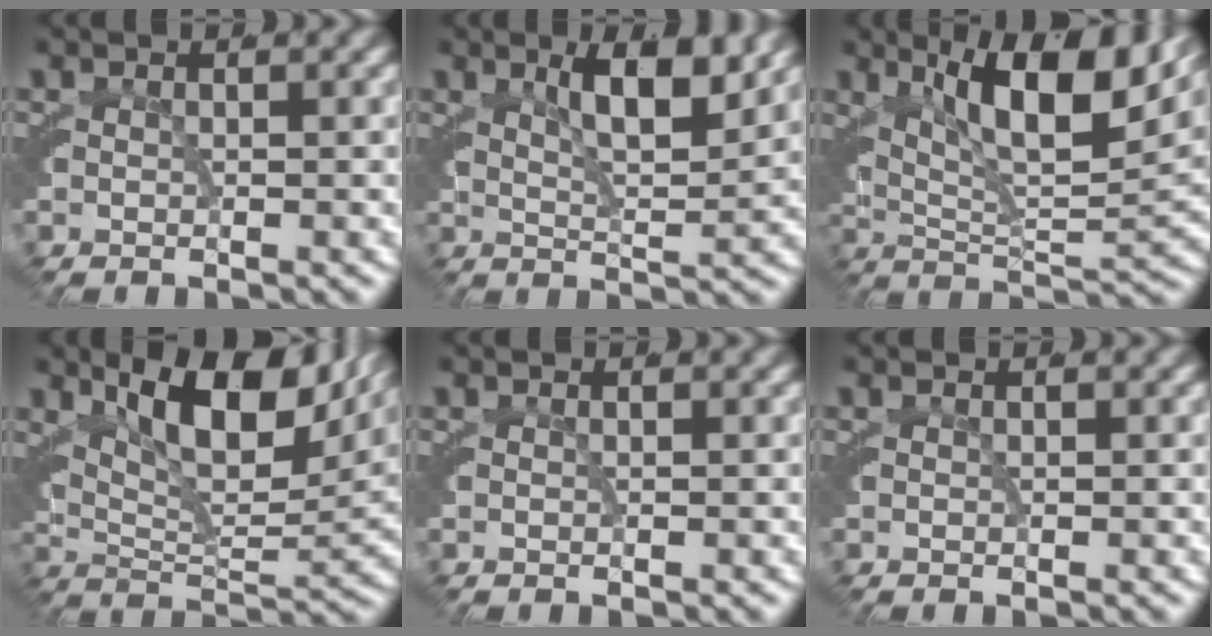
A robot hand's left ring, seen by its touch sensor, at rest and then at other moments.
{"total": 4.2, "force": [2.6, 0.3, 3.3], "torque": [-0.054, 0.004, 0.042]}
{"total": 10.0, "force": [5.4, 2.9, 7.8], "torque": [-0.122, 0.013, 0.076]}
{"total": 10.1, "force": [6.2, 3.4, 7.3], "torque": [-0.109, 0.014, 0.090]}
{"total": 0.0}
{"total": 0.0}